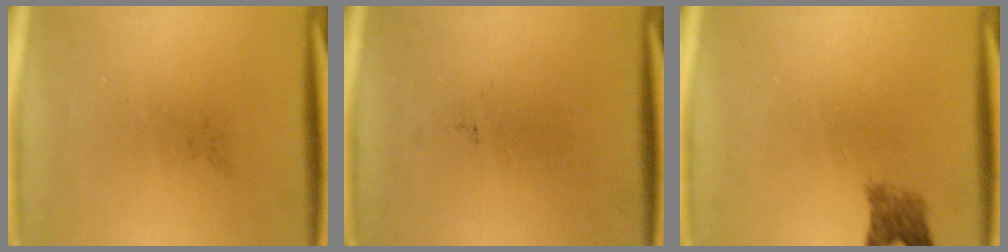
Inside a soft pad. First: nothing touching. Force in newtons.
{"total": 0.0}
{"total": 2.7}